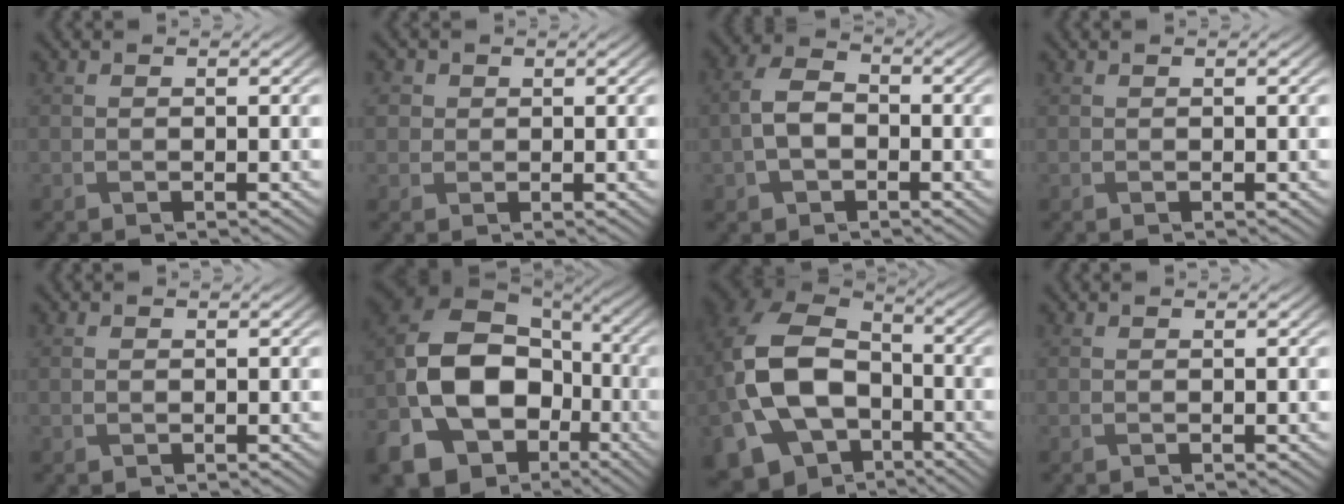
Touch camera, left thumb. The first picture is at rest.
{"total": 2.0, "force": [0.4, 1.9, 0.5], "torque": [-0.015, -0.001, 0.006]}
{"total": 5.7, "force": [-1.3, 3.9, 4.0], "torque": [-0.097, 0.002, -0.029]}
{"total": 0.0}
{"total": 0.7, "force": [-0.1, 0.5, 0.5], "torque": [-0.013, -0.002, -0.002]}
{"total": 19.5, "force": [-6.5, 14.7, 11.0], "torque": [-0.261, -0.022, -0.115]}
{"total": 19.3, "force": [-5.3, 13.8, 12.4], "torque": [-0.290, -0.027, -0.078]}
{"total": 0.0}